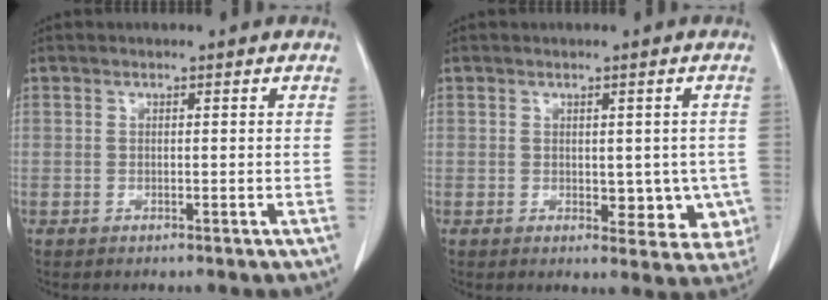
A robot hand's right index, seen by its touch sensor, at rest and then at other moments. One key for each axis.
{"total": 6.2, "fx": -0.7, "fy": 3.8, "fz": 4.8, "tx": -0.027, "ty": 0.001, "tz": -0.001}